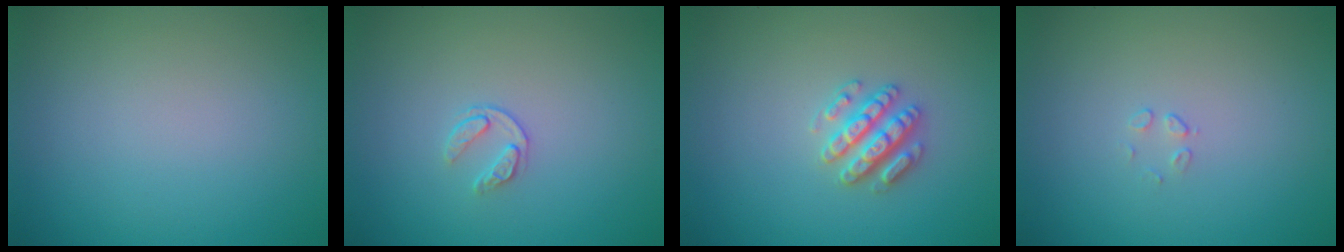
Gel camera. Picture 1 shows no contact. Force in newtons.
{"total": 1.3, "press": 0.8, "slide": 1.1}
{"total": 2.9, "press": 2.8, "slide": 0.6}
{"total": 0.5, "press": 0.2, "slide": 0.5}